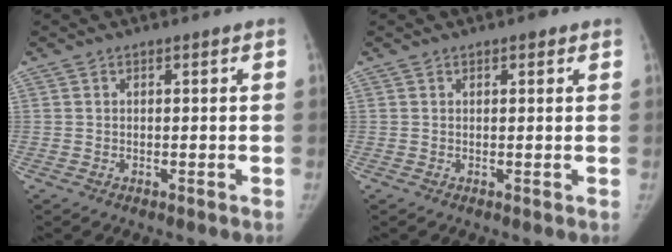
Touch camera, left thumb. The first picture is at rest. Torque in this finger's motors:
{"motor_torque": [0.06, 0.06, -0.14, 0.05, 0.02]}